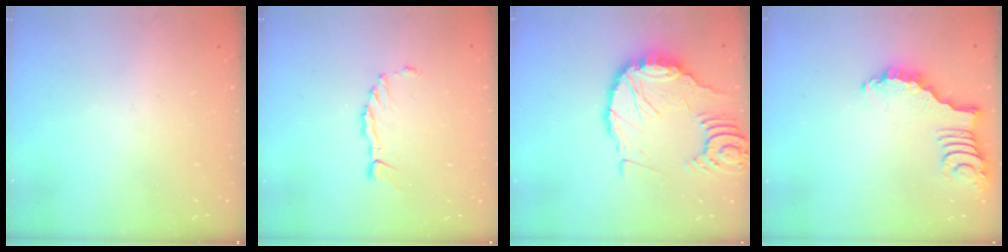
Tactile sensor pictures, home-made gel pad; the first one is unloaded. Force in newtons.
{"total": 2.7, "press": 2.7, "slide": 0.2}
{"total": 14.3, "press": 14.2, "slide": 1.6}
{"total": 2.4, "press": 2.4, "slide": 0.3}